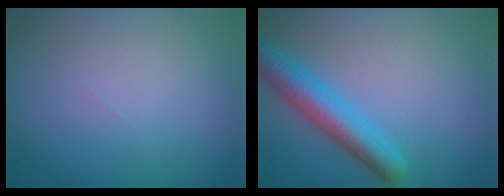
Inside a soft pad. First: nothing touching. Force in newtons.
{"total": 4.9, "press": 4.9, "slide": 0.2}